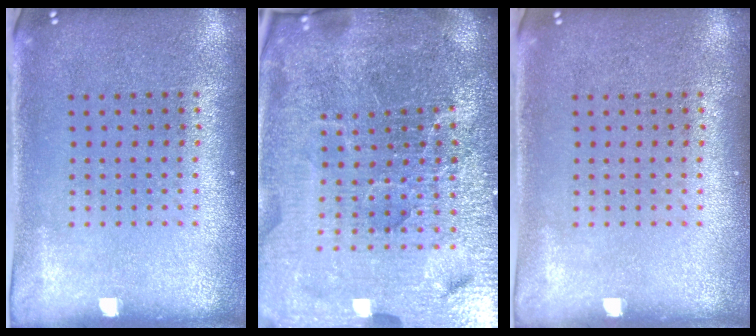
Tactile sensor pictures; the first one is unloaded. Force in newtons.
{"total": 6.6, "press": 5.8, "slide": 3.1}
{"total": 0.0}